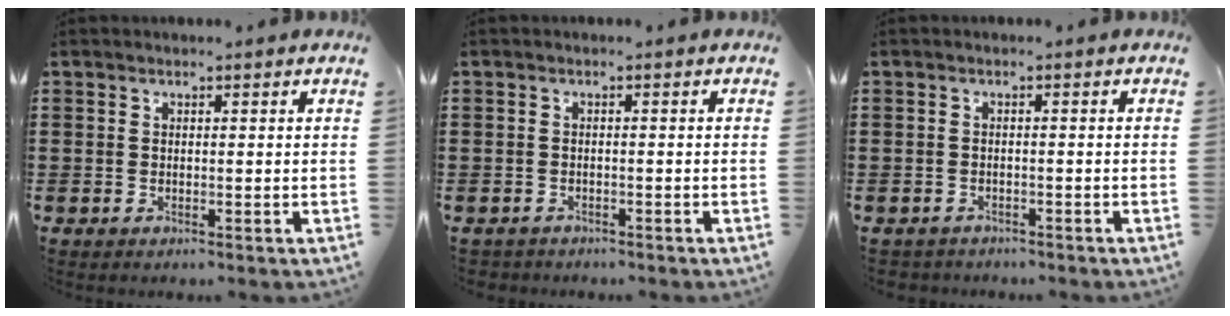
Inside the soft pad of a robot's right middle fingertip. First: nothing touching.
{"total": 1.0, "force": [-0.9, 0.2, -0.1], "torque": [-0.001, 0.002, -0.021]}
{"total": 1.2, "force": [-1.2, 0.2, -0.2], "torque": [-0.001, 0.002, -0.027]}